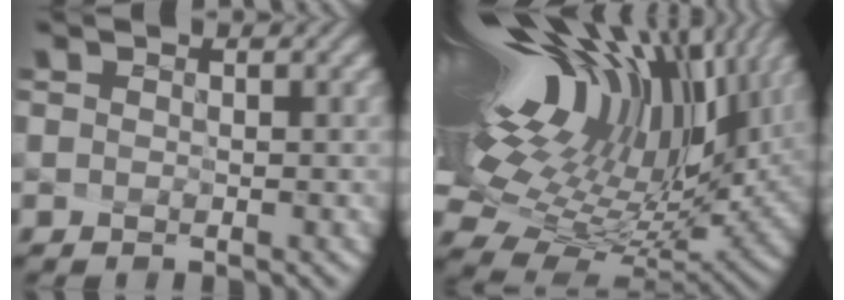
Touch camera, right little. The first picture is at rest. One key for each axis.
{"total": 17.1, "fx": 7.0, "fy": 8.2, "fz": 13.2, "tx": -0.270, "ty": 0.037, "tz": 0.138}